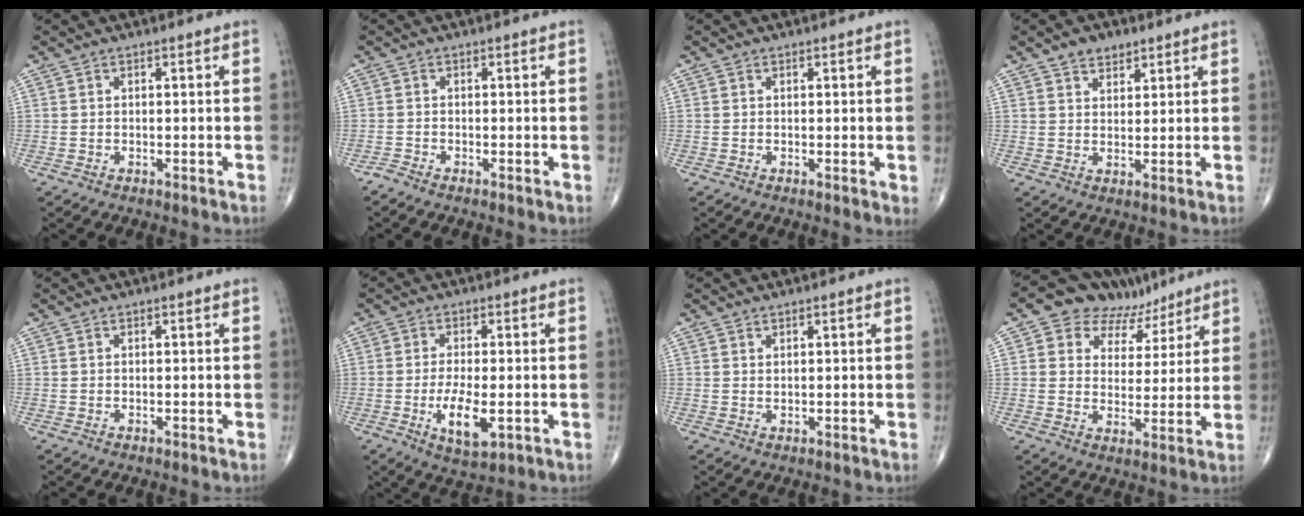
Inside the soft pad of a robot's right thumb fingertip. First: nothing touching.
{"total": 1.1, "force": [-0.9, 0.2, 0.5], "torque": [-0.014, -0.004, -0.023]}
{"total": 1.0, "force": [0.3, 0.4, 0.9], "torque": [-0.016, -0.005, 0.002]}
{"total": 4.4, "force": [2.9, 2.7, 1.9], "torque": [-0.010, -0.016, 0.049]}
{"total": 0.0}
{"total": 7.6, "force": [-1.9, 2.9, 6.8], "torque": [-0.124, -0.012, -0.029]}
{"total": 0.7, "force": [0.6, 0.3, 0.4], "torque": [-0.004, -0.005, 0.011]}
{"total": 11.6, "force": [7.6, 7.7, 4.2], "torque": [-0.016, -0.021, 0.114]}